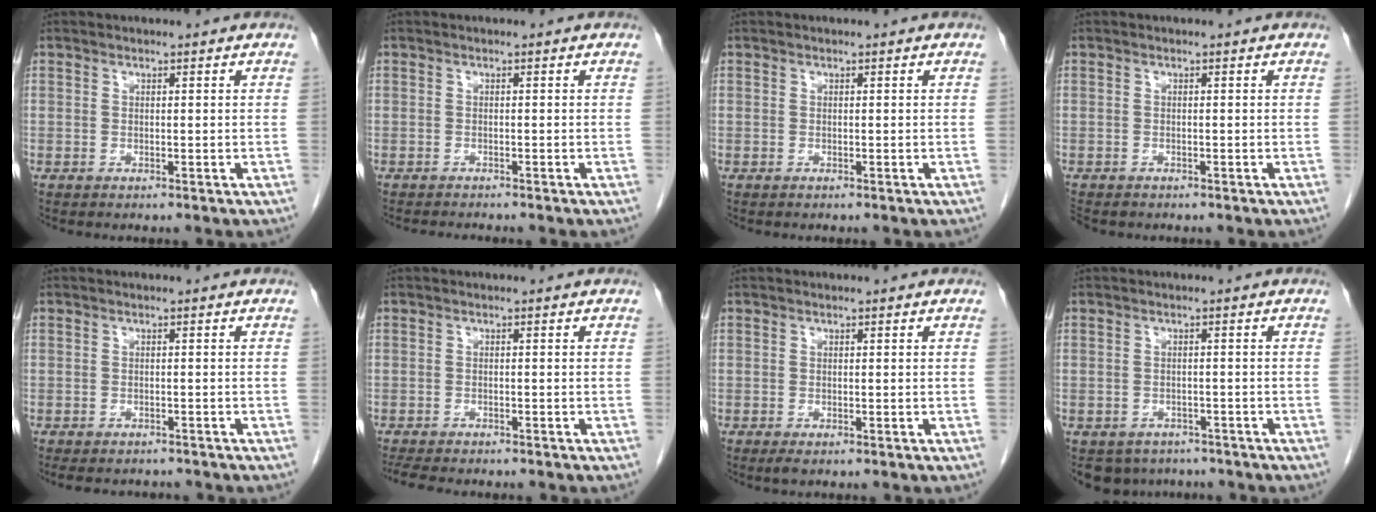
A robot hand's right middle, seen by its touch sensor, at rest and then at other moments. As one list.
[{"total": 2.3, "force": [-2.1, -0.1, 0.7], "torque": [-0.013, -0.007, -0.029]}, {"total": 0.0}, {"total": 2.9, "force": [-2.4, 1.2, 0.9], "torque": [-0.015, -0.005, -0.034]}, {"total": 6.1, "force": [-5.6, 1.9, 1.7], "torque": [-0.019, -0.007, -0.070]}, {"total": 6.6, "force": [-5.7, 1.4, 3.0], "torque": [-0.049, -0.012, -0.084]}, {"total": 1.0, "force": [-0.6, 0.3, 0.7], "torque": [-0.011, -0.003, -0.007]}, {"total": 5.8, "force": [-4.6, 3.4, 0.7], "torque": [-0.002, -0.001, -0.059]}]